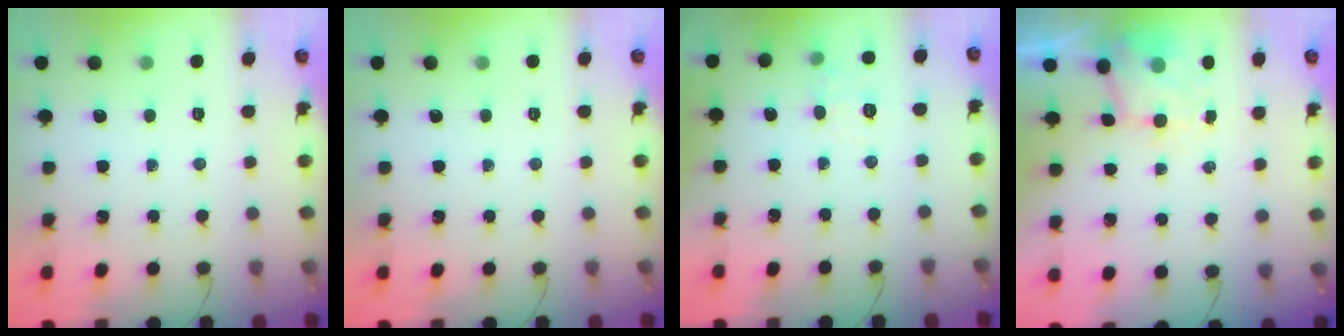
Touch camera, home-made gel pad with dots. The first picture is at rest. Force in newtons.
{"total": 0.0}
{"total": 5.9, "press": 5.7, "slide": 1.6}
{"total": 3.1, "press": 2.9, "slide": 1.1}